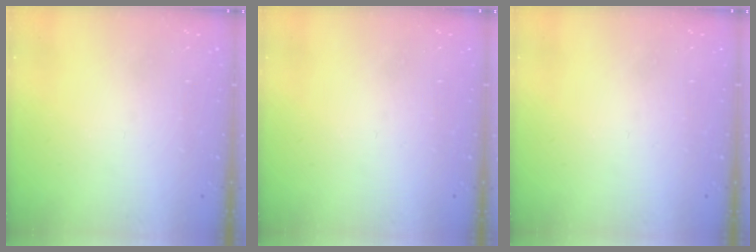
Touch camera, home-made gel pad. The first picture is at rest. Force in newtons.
{"total": 0.0}
{"total": 0.0}